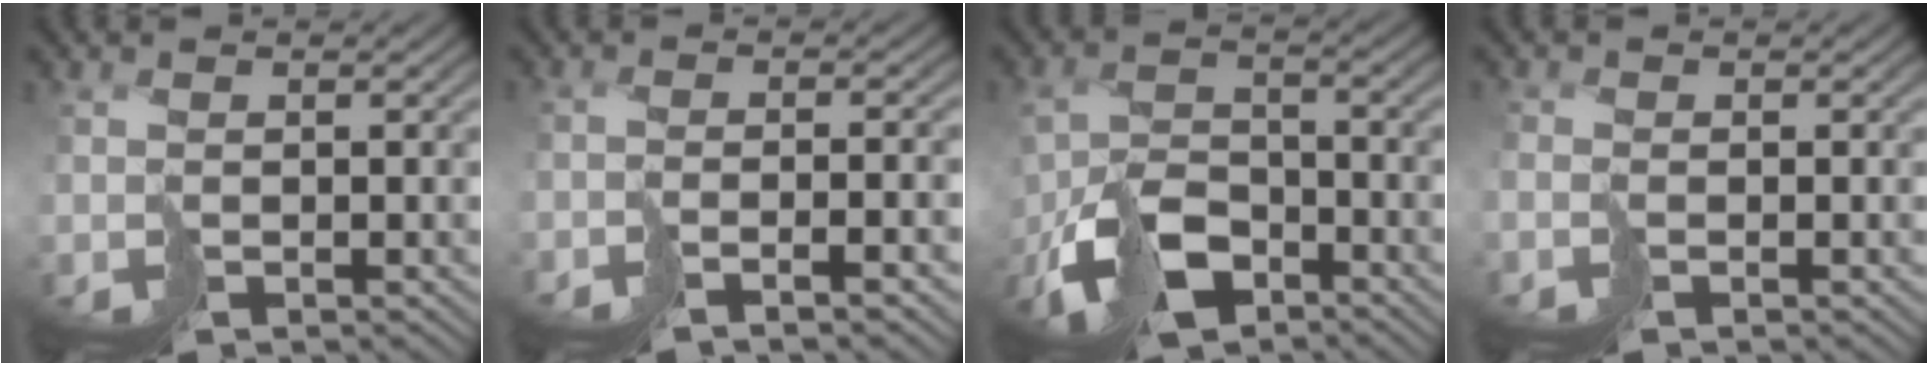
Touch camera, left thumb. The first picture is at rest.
{"total": 3.3, "force": [-2.5, -0.4, 2.1], "torque": [-0.024, 0.000, -0.047]}
{"total": 8.0, "force": [-4.7, 4.4, 4.7], "torque": [-0.103, -0.014, -0.091]}
{"total": 1.1, "force": [-1.0, 0.4, 0.0], "torque": [0.005, 0.002, -0.028]}